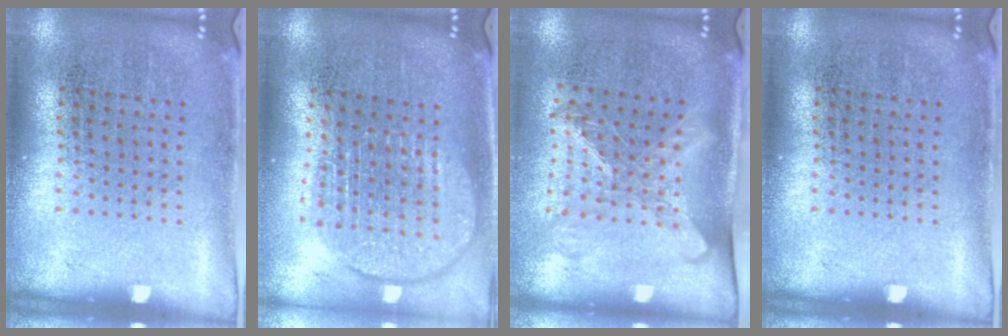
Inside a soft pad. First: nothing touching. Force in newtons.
{"total": 1.8, "press": 1.5, "slide": 1.0}
{"total": 1.6, "press": 1.3, "slide": 0.9}
{"total": 0.0}